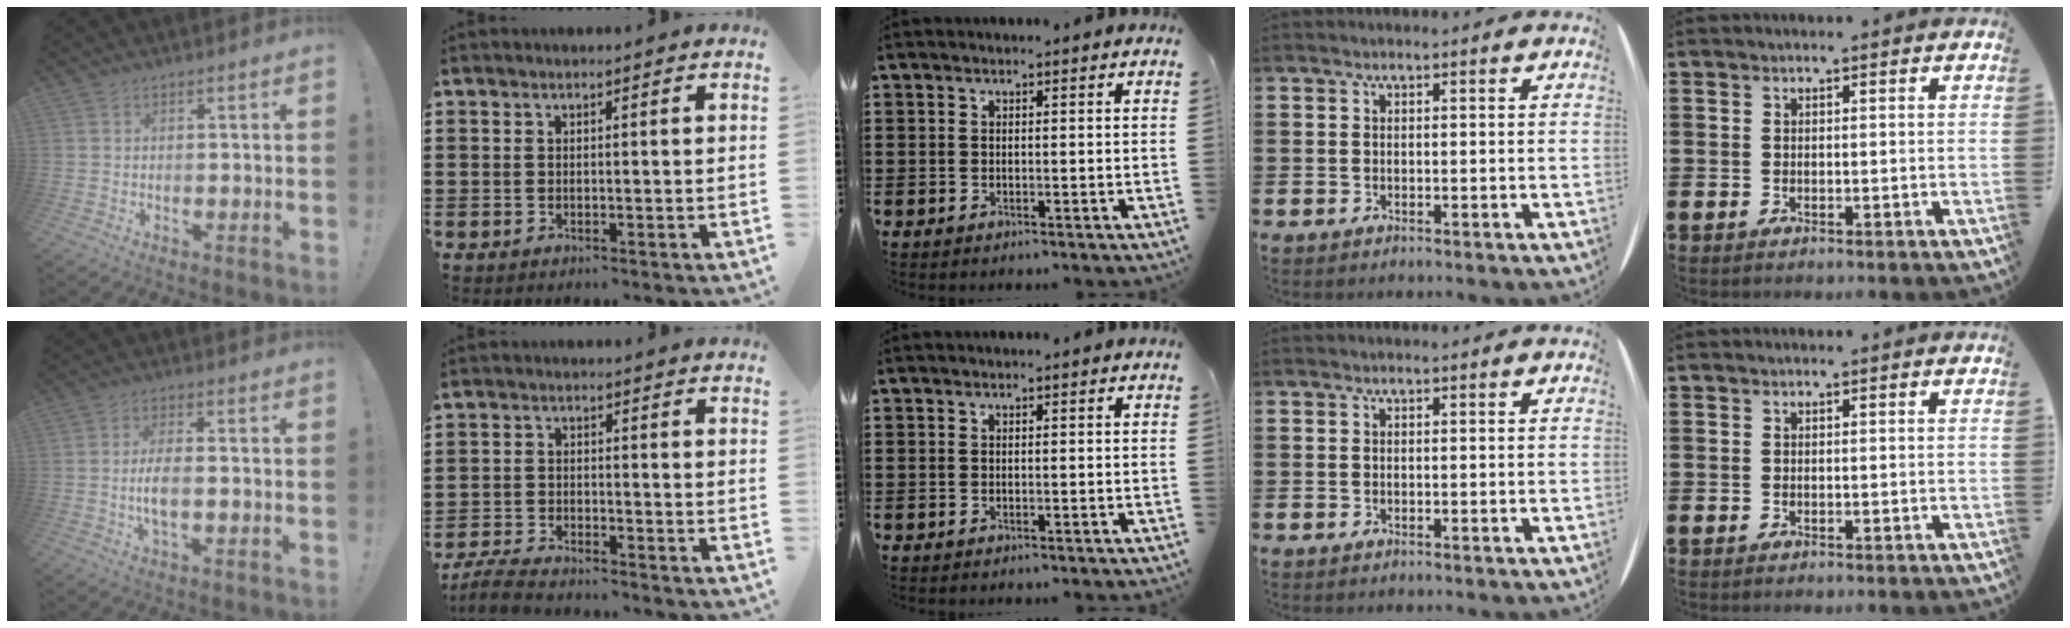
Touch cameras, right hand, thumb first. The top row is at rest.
{"thumb": {"total": 5.9, "force": [-0.9, 2.3, 5.4], "torque": [-0.111, -0.001, -0.019]}, "index": {"total": 4.1, "force": [-4.0, 0.4, 0.9], "torque": [-0.031, -0.002, -0.084]}}